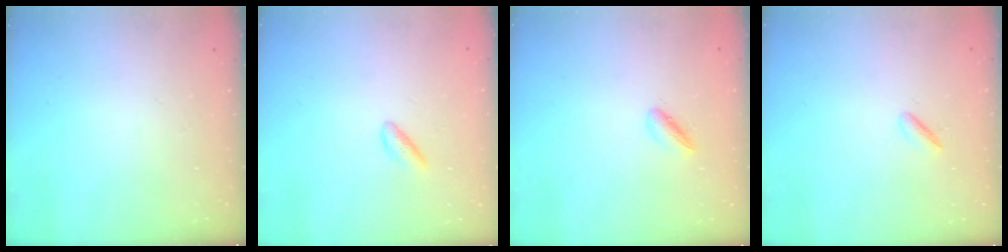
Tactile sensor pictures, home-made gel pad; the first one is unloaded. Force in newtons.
{"total": 2.9, "press": 2.6, "slide": 1.2}
{"total": 3.2, "press": 3.1, "slide": 0.8}
{"total": 2.0, "press": 1.8, "slide": 0.7}